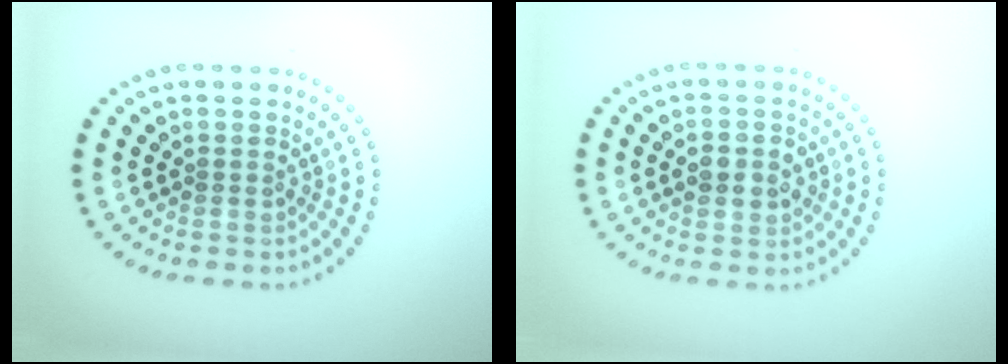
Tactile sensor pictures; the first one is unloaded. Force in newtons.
{"total": 2.5, "press": 2.4, "slide": 0.4}